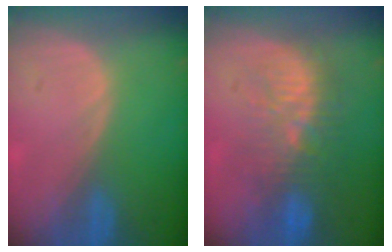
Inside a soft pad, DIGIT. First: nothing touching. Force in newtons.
{"total": 9.5, "press": 8.9, "slide": 3.2}